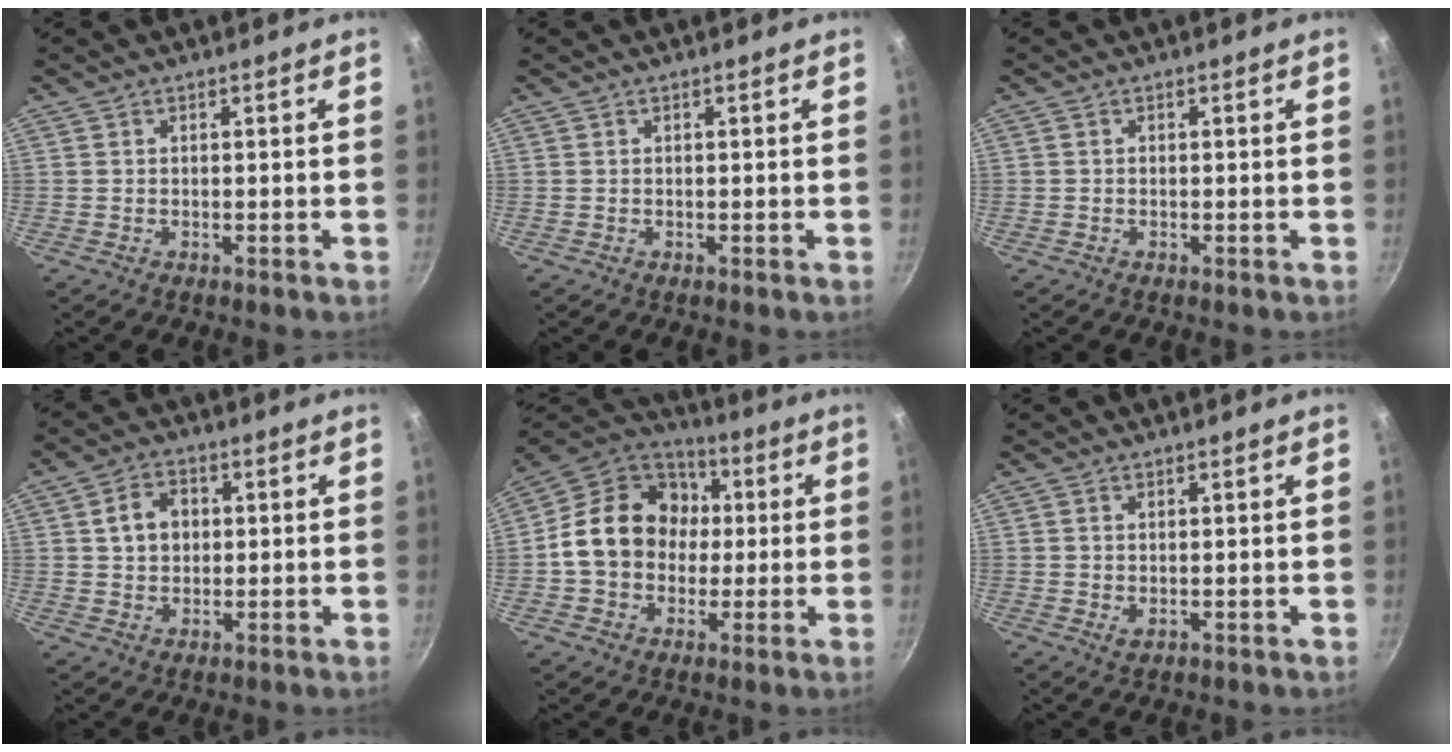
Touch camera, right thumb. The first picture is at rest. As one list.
[{"total": 0.0}, {"total": 0.0}, {"total": 6.5, "force": [1.2, 5.1, 3.8], "torque": [-0.045, 0.009, 0.017]}, {"total": 18.7, "force": [0.9, 15.3, 10.7], "torque": [-0.151, 0.038, 0.003]}, {"total": 1.3, "force": [0.4, 0.8, 0.9], "torque": [-0.016, -0.004, 0.006]}]